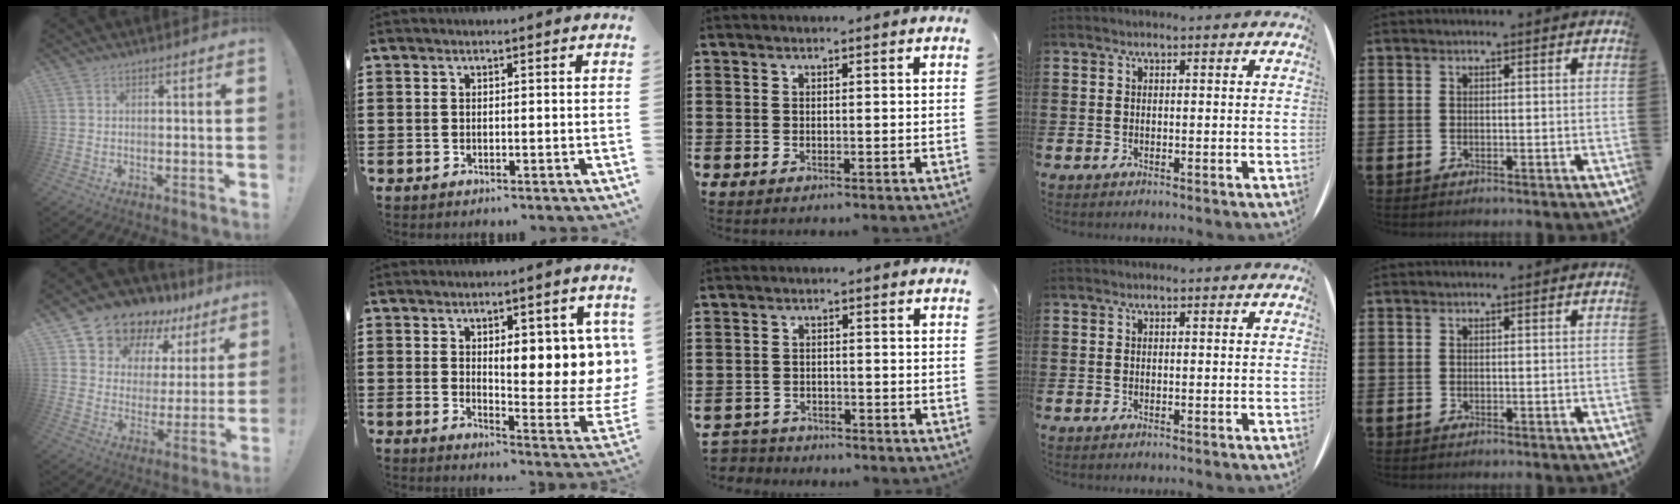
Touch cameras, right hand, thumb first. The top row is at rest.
{"thumb": {"total": 12.4, "force": [10.7, 5.7, 2.3], "torque": [-0.053, -0.094, 0.194]}, "index": {"total": 9.3, "force": [3.3, 3.4, 8.0], "torque": [-0.108, -0.023, 0.047]}, "middle": {"total": 2.6, "force": [-2.5, 0.4, -0.3], "torque": [-0.005, -0.003, -0.057]}}